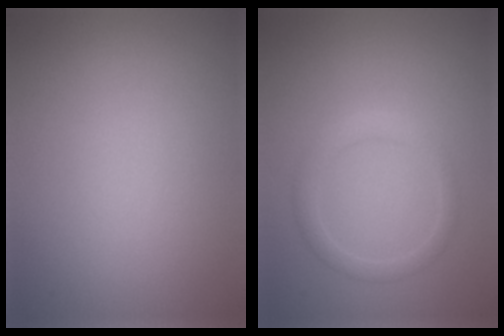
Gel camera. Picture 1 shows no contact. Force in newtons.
{"total": 2.0, "press": 2.0, "slide": 0.3}